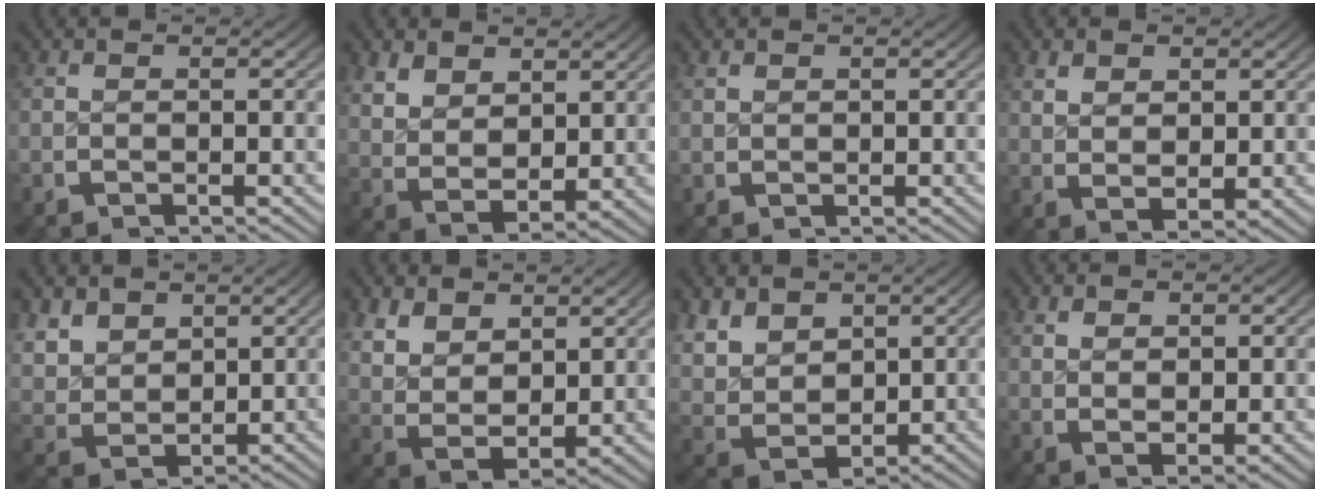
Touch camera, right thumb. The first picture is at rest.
{"total": 6.7, "force": [1.1, 4.8, 4.5], "torque": [-0.106, -0.038, 0.041]}
{"total": 1.1, "force": [0.7, 0.8, 0.2], "torque": [-0.003, -0.002, 0.022]}
{"total": 3.0, "force": [1.2, 1.6, 2.2], "torque": [-0.035, -0.010, 0.035]}
{"total": 7.0, "force": [2.1, 5.5, 3.9], "torque": [-0.099, -0.031, 0.055]}
{"total": 8.3, "force": [1.0, 6.1, 5.5], "torque": [-0.136, -0.044, 0.039]}
{"total": 9.1, "force": [1.4, 7.1, 5.5], "torque": [-0.141, -0.043, 0.045]}
{"total": 2.2, "force": [0.9, 1.1, 1.8], "torque": [-0.029, -0.008, 0.027]}